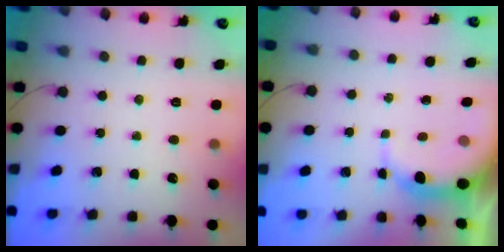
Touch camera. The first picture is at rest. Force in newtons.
{"total": 6.2, "press": 6.1, "slide": 1.1}